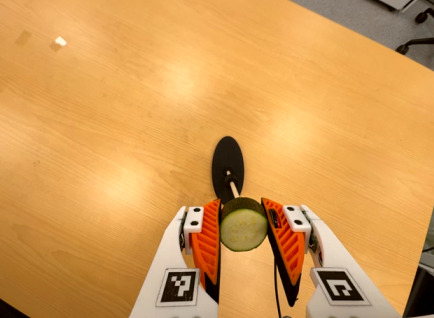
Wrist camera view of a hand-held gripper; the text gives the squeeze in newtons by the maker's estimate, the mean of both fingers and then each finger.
{"total": 10.8, "left": 9.4, "right": 12.2}